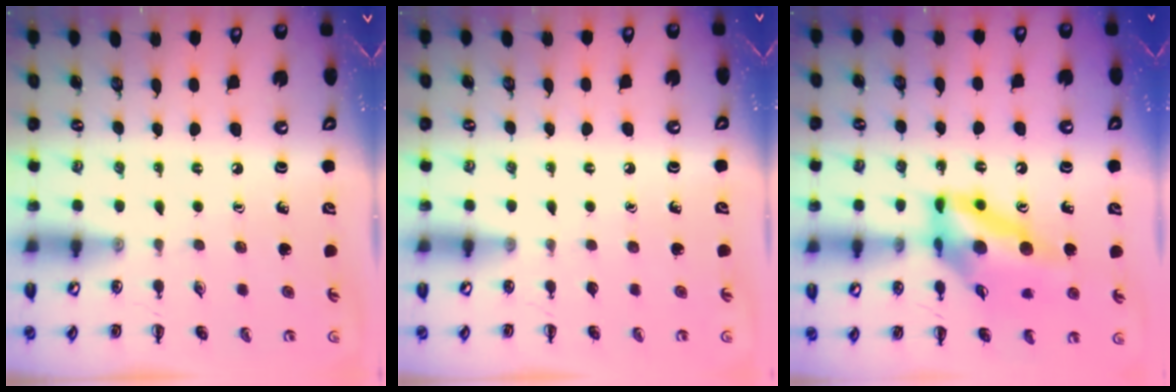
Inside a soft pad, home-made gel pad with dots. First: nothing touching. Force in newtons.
{"total": 0.0}
{"total": 13.2, "press": 12.5, "slide": 4.4}